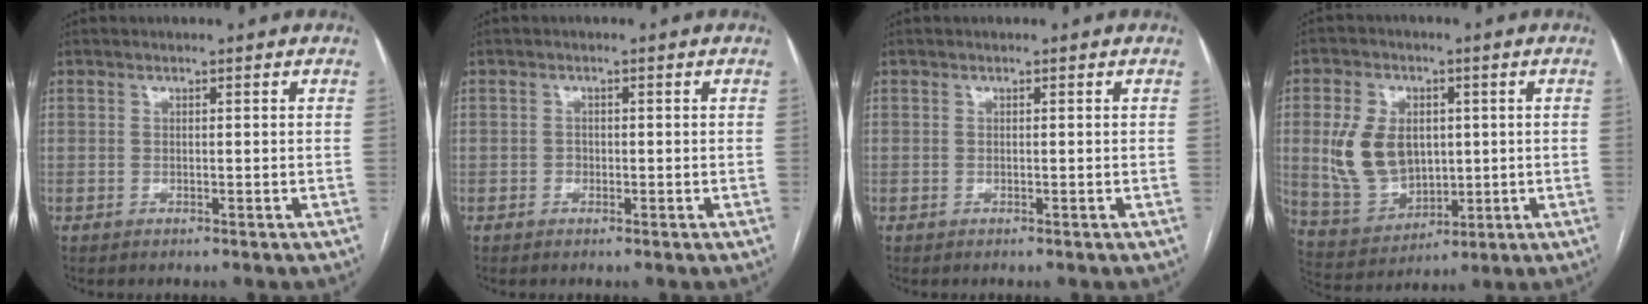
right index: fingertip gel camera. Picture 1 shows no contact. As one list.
[{"total": 0.9, "force": [-0.3, 0.8, 0.3], "torque": [-0.002, 0.004, -0.008]}, {"total": 0.0}, {"total": 11.7, "force": [1.4, 8.2, 8.3], "torque": [-0.185, 0.014, 0.047]}]